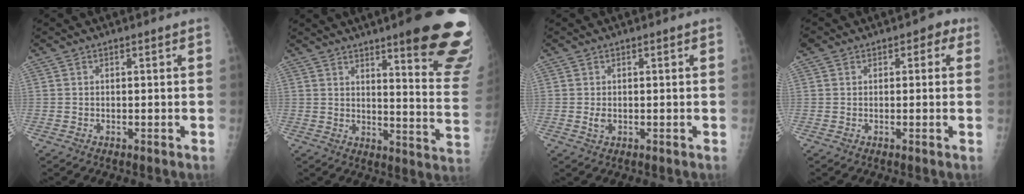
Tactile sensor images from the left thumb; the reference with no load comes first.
{"total": 21.6, "force": [13.6, 3.2, 16.5], "torque": [-0.177, -0.075, 0.172]}
{"total": 1.4, "force": [0.0, 0.8, 1.2], "torque": [-0.019, 0.001, 0.004]}
{"total": 4.1, "force": [1.6, 3.2, 2.2], "torque": [-0.009, 0.006, 0.019]}